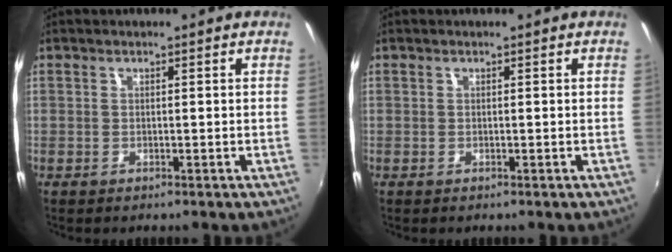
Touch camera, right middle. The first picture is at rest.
{"total": 0.0}